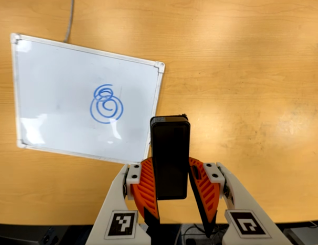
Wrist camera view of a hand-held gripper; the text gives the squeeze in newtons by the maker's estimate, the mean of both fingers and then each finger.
{"total": 5.9, "left": 6.0, "right": 5.9}